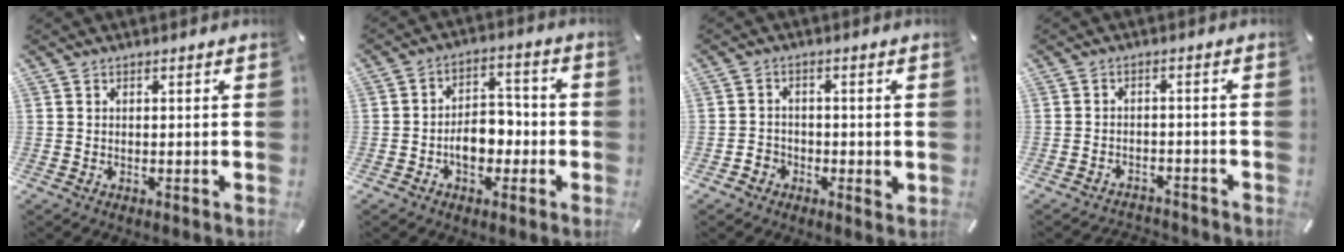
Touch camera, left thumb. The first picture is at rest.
{"total": 8.3, "force": [-2.7, 6.1, 4.9], "torque": [-0.071, 0.019, -0.045]}
{"total": 3.4, "force": [-1.6, 2.8, 1.2], "torque": [-0.018, 0.008, -0.029]}
{"total": 2.8, "force": [-2.5, 1.3, 0.4], "torque": [-0.017, 0.011, -0.054]}